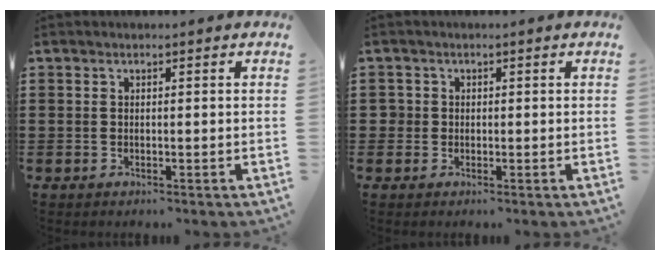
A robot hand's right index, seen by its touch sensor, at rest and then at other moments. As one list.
[{"total": 1.4, "force": [0.1, 1.4, 0.2], "torque": [-0.010, 0.007, -0.001]}]